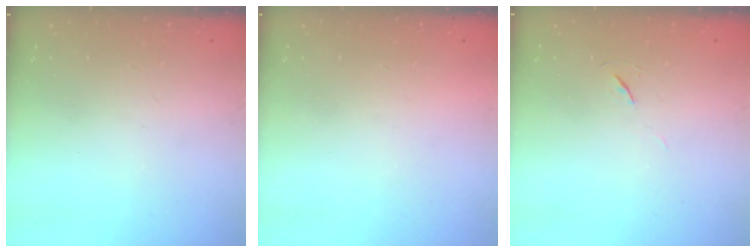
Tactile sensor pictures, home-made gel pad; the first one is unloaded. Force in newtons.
{"total": 1.5, "press": 1.5, "slide": 0.1}
{"total": 5.7, "press": 5.2, "slide": 2.4}